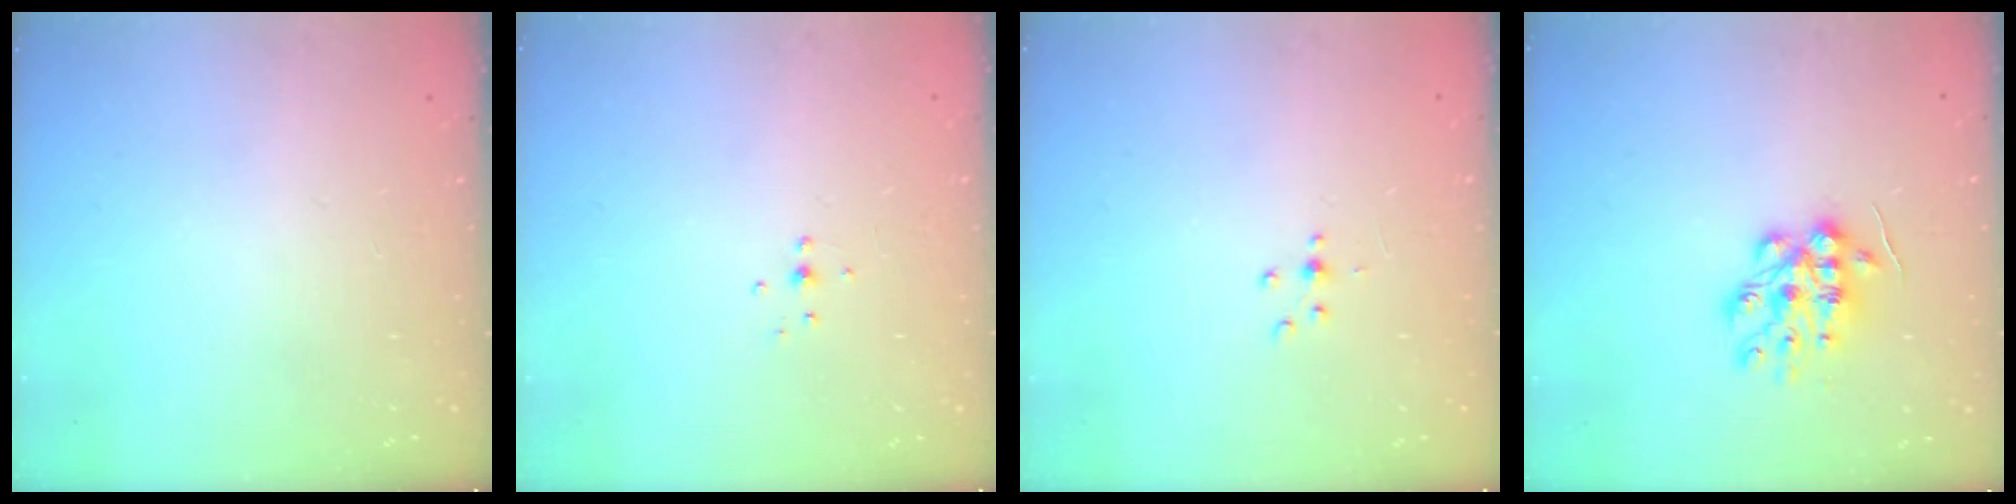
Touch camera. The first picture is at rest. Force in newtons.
{"total": 3.8, "press": 3.7, "slide": 0.8}
{"total": 2.2, "press": 2.1, "slide": 0.5}
{"total": 12.1, "press": 12.1, "slide": 0.3}